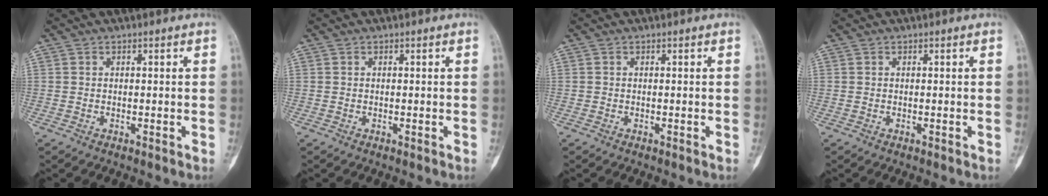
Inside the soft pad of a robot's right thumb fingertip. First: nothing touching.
{"total": 0.0}
{"total": 0.0}
{"total": 0.0}